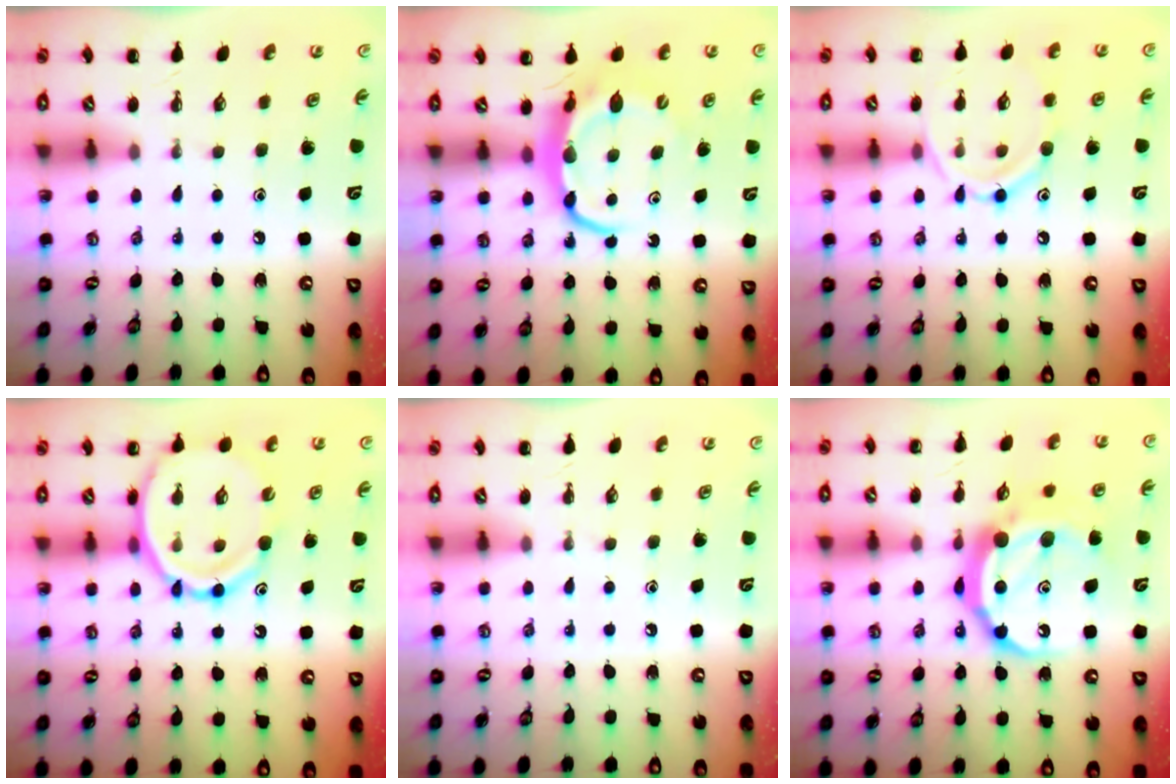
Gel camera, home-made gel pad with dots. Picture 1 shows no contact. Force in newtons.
{"total": 7.4, "press": 7.3, "slide": 1.0}
{"total": 11.6, "press": 11.5, "slide": 0.7}
{"total": 14.9, "press": 14.4, "slide": 3.5}
{"total": 0.0}
{"total": 15.8, "press": 15.8, "slide": 1.1}